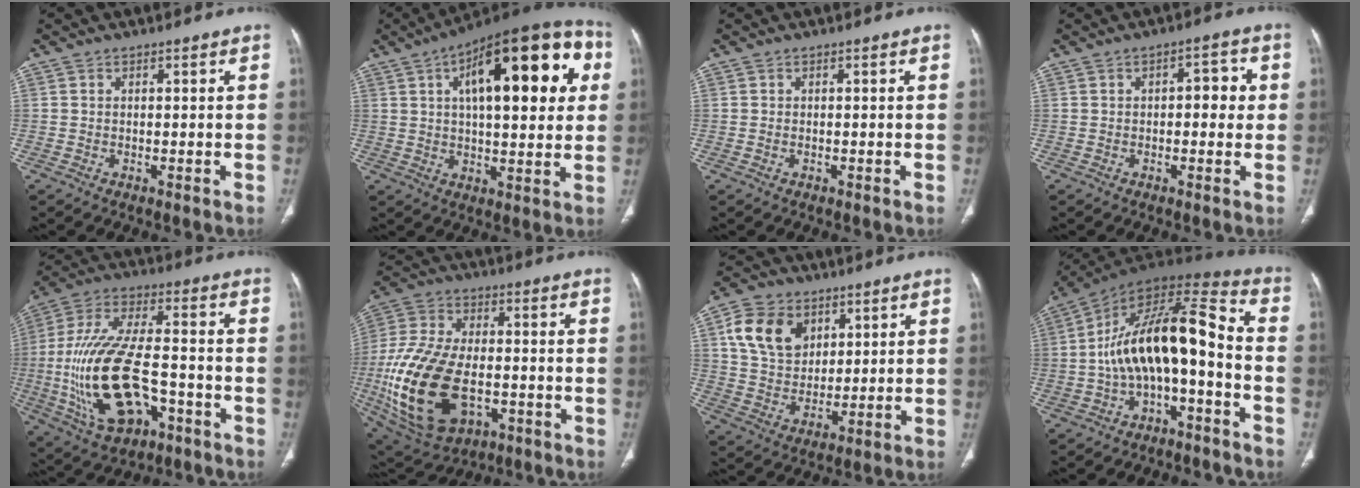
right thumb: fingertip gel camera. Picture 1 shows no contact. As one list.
[{"total": 25.0, "force": [7.1, 10.2, 21.7], "torque": [-0.279, 0.022, 0.094]}, {"total": 0.0}, {"total": 4.9, "force": [0.3, 2.7, 4.1], "torque": [-0.031, 0.013, 0.000]}, {"total": 22.0, "force": [-5.6, 10.8, 18.3], "torque": [-0.379, 0.027, -0.087]}, {"total": 24.1, "force": [-5.5, 14.2, 18.6], "torque": [-0.386, 0.006, -0.076]}, {"total": 12.4, "force": [5.0, 9.1, 6.8], "torque": [-0.102, -0.012, 0.097]}, {"total": 17.0, "force": [-3.3, 7.2, 15.0], "torque": [-0.255, 0.090, -0.057]}]